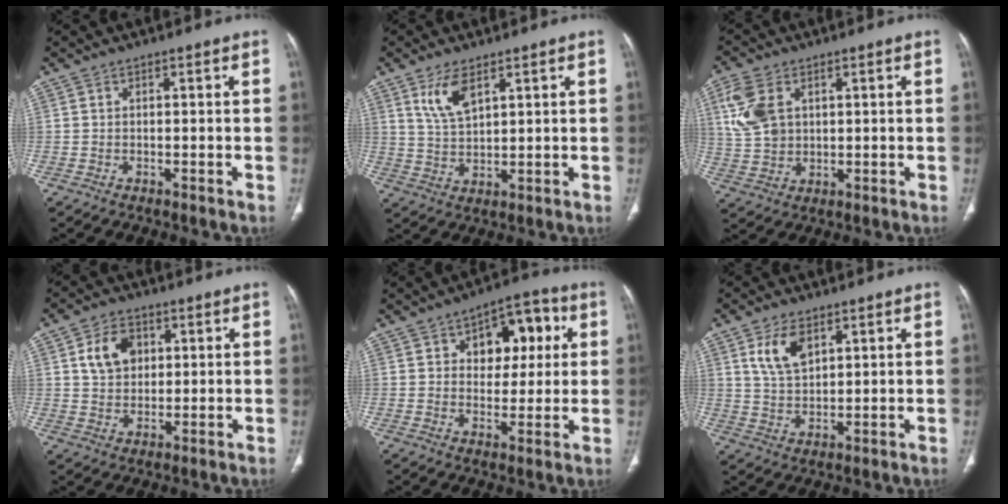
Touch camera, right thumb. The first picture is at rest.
{"total": 6.4, "force": [3.6, 2.7, 4.6], "torque": [-0.086, -0.019, 0.079]}
{"total": 9.6, "force": [3.2, 6.5, 6.3], "torque": [-0.133, -0.003, 0.070]}
{"total": 7.7, "force": [2.4, 5.8, 4.6], "torque": [-0.057, -0.004, 0.042]}
{"total": 11.5, "force": [3.6, 7.3, 8.2], "torque": [-0.060, 0.008, 0.046]}
{"total": 7.3, "force": [3.4, 4.1, 5.0], "torque": [-0.084, -0.015, 0.072]}